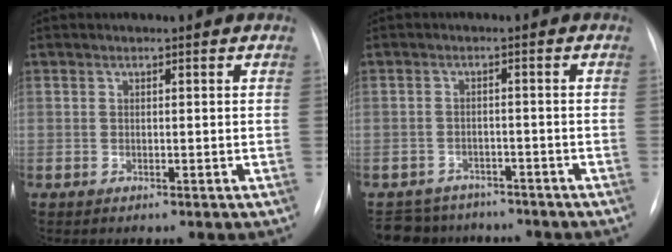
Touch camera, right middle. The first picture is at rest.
{"total": 7.2, "force": [-6.4, 3.1, 0.3], "torque": [-0.006, 0.010, -0.086]}